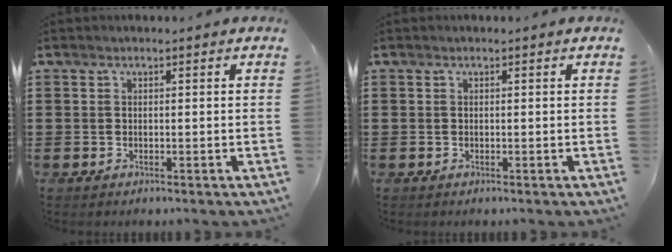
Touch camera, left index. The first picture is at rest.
{"total": 0.0}